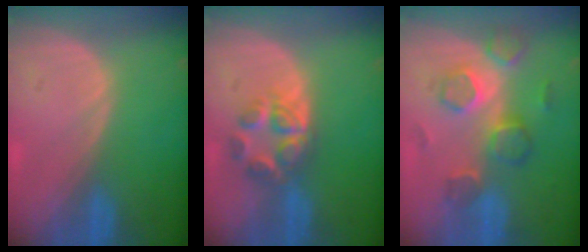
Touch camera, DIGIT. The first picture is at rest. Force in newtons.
{"total": 5.9, "press": 5.4, "slide": 2.2}
{"total": 8.1, "press": 7.4, "slide": 3.3}